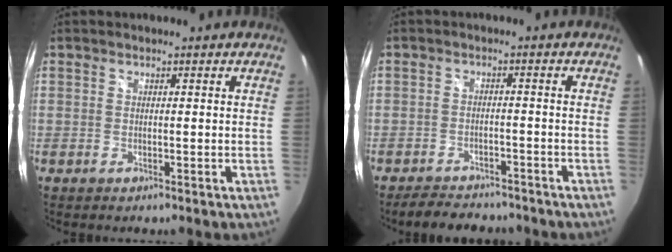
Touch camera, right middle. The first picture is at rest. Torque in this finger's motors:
{"motor_torque": [0.72, -1.17, -0.04, 0.00]}